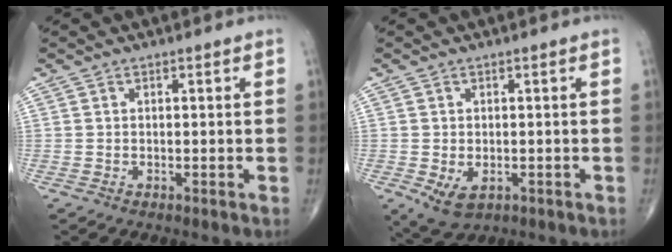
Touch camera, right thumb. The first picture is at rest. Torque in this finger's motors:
{"motor_torque": [0.61, 0.88, -0.12, -0.06, 0.00]}